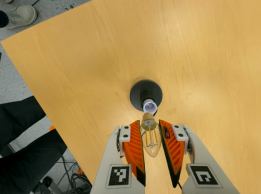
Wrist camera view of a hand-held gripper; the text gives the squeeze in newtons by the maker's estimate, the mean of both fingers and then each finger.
{"total": 10.8, "left": 10.1, "right": 11.5}